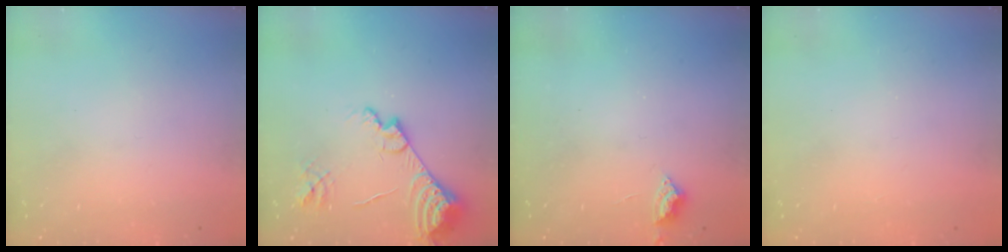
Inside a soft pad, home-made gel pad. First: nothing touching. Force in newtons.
{"total": 14.9, "press": 14.8, "slide": 1.5}
{"total": 2.9, "press": 2.8, "slide": 0.4}
{"total": 0.9, "press": 0.9, "slide": 0.2}